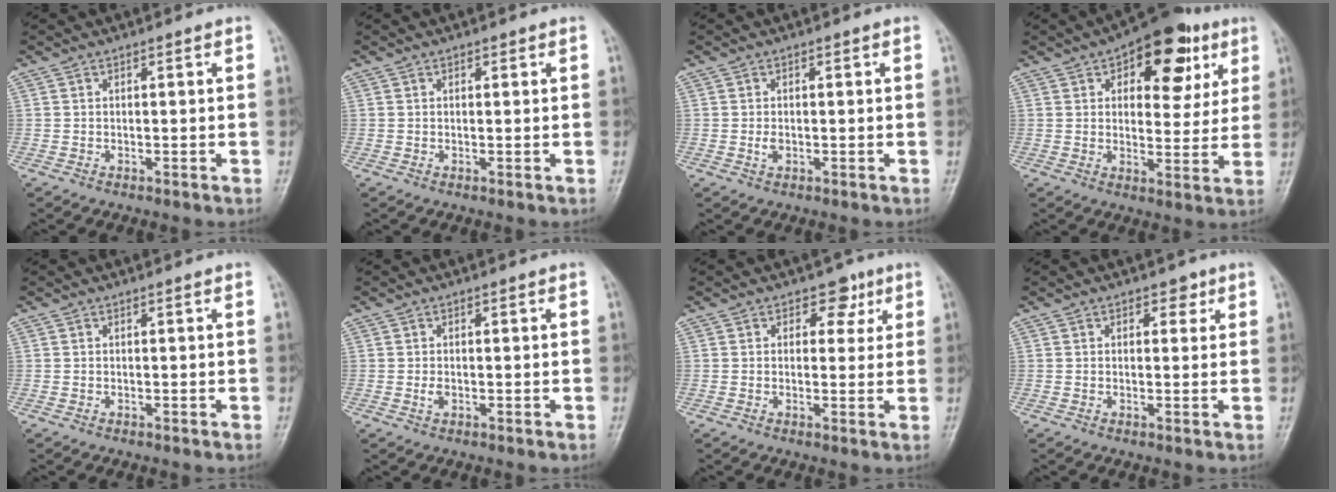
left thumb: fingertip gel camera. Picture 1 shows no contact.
{"total": 0.9, "force": [0.4, 0.5, 0.5], "torque": [-0.004, 0.000, 0.004]}
{"total": 1.5, "force": [-0.2, 1.0, 1.1], "torque": [-0.019, -0.002, -0.005]}
{"total": 15.8, "force": [7.1, 8.4, 11.4], "torque": [-0.097, -0.010, 0.094]}
{"total": 0.0}
{"total": 1.4, "force": [-0.2, 0.9, 1.0], "torque": [-0.018, -0.002, -0.005]}
{"total": 4.1, "force": [2.0, 3.0, 2.0], "torque": [0.004, -0.006, 0.023]}
{"total": 2.3, "force": [1.2, 1.6, 1.2], "torque": [0.003, -0.003, 0.012]}